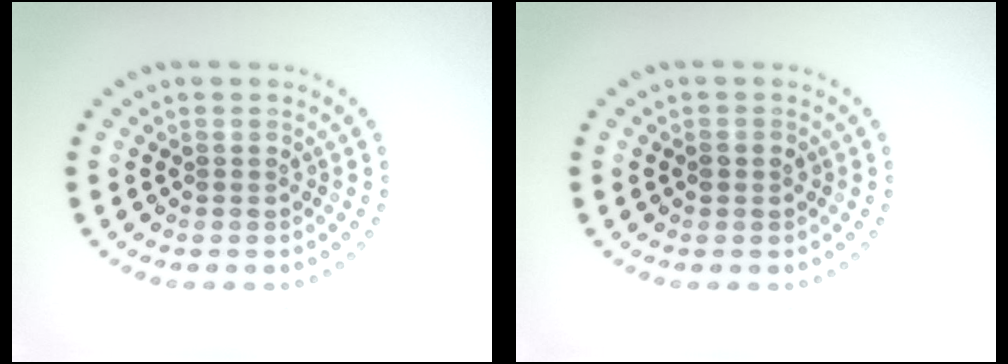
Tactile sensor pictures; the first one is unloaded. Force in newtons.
{"total": 1.3, "press": 1.3, "slide": 0.1}